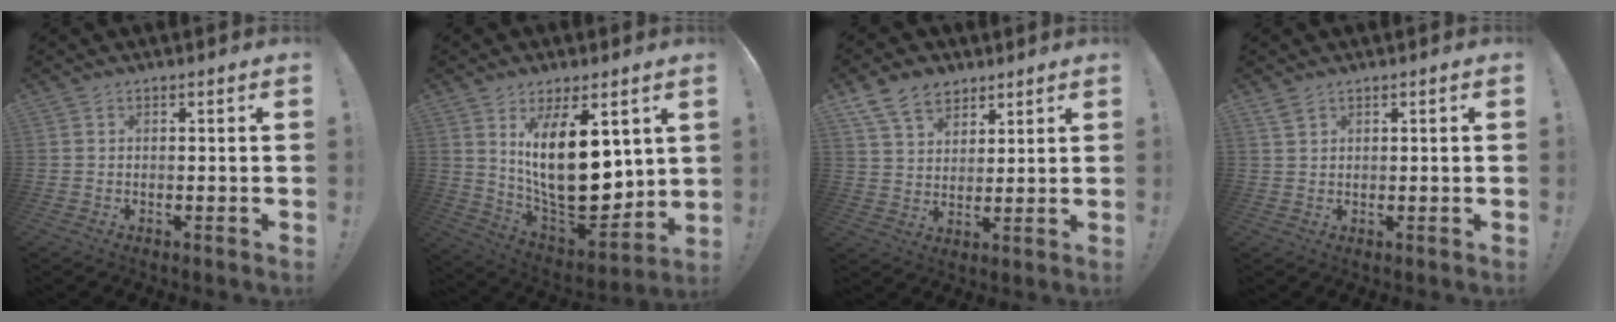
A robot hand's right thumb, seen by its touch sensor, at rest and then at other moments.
{"total": 21.3, "force": [5.2, 10.1, 18.1], "torque": [-0.313, -0.052, 0.094]}
{"total": 10.3, "force": [6.8, 6.8, 3.9], "torque": [-0.074, -0.031, 0.133]}
{"total": 2.2, "force": [1.6, 0.9, 1.2], "torque": [-0.020, -0.005, 0.030]}